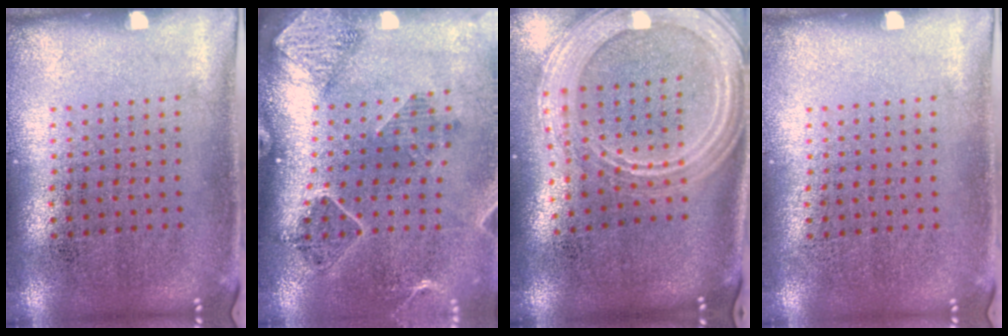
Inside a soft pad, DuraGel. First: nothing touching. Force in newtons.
{"total": 1.6, "press": 1.6, "slide": 0.2}
{"total": 3.0, "press": 2.5, "slide": 1.7}
{"total": 0.0}